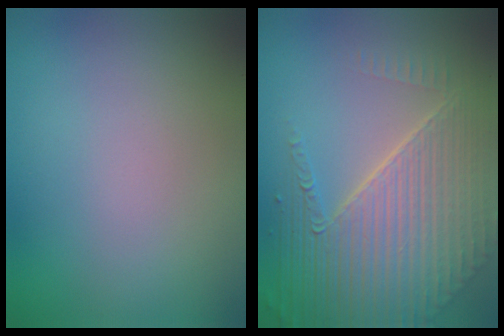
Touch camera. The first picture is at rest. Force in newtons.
{"total": 8.4, "press": 5.6, "slide": 6.2}